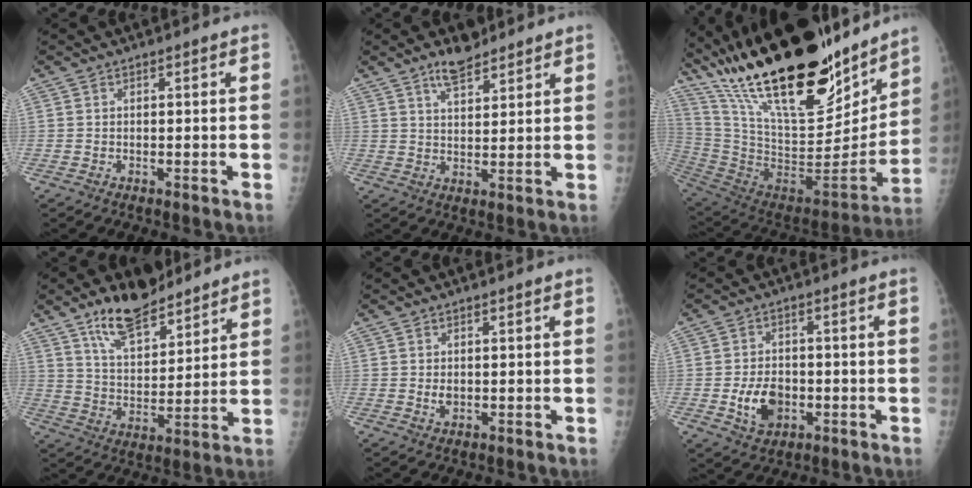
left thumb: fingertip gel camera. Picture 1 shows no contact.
{"total": 6.1, "force": [4.7, 2.3, 3.1], "torque": [-0.036, -0.030, 0.081]}
{"total": 36.2, "force": [25.3, 12.2, 22.8], "torque": [-0.363, -0.077, 0.430]}
{"total": 13.3, "force": [9.9, 5.4, 7.1], "torque": [-0.091, -0.061, 0.179]}
{"total": 1.8, "force": [0.6, 1.2, 1.3], "torque": [-0.018, -0.005, 0.013]}
{"total": 7.1, "force": [-1.6, 5.1, 4.7], "torque": [-0.062, 0.004, -0.021]}